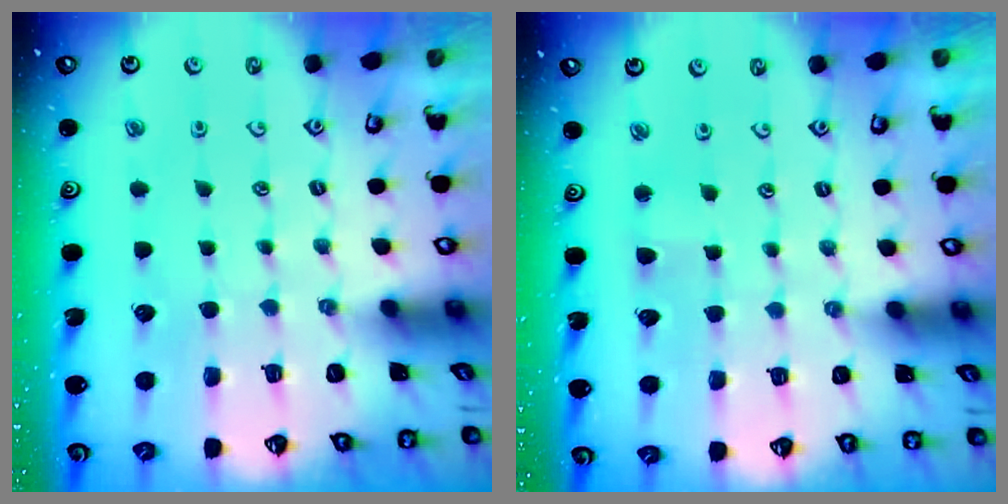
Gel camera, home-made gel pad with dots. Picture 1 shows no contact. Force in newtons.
{"total": 2.7, "press": 2.6, "slide": 0.4}